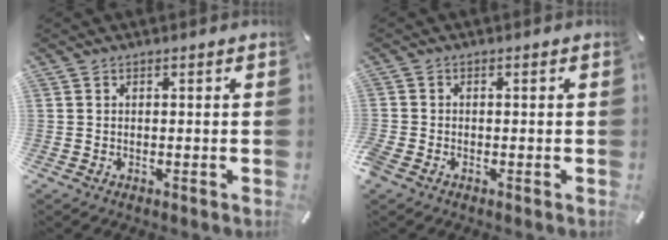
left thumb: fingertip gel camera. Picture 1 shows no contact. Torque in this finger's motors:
{"motor_torque": [-0.12, 1.09, 1.35, 0.62, 0.42]}